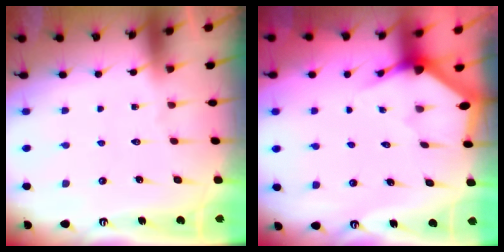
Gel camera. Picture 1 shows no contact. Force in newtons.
{"total": 2.8, "press": 2.8, "slide": 0.2}